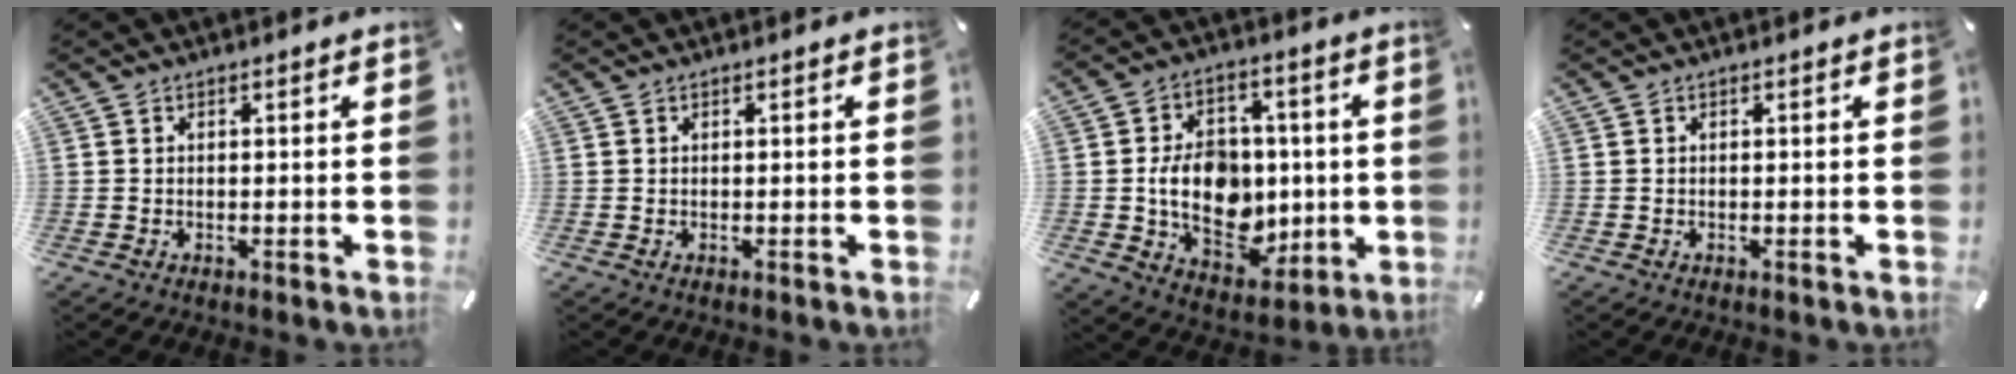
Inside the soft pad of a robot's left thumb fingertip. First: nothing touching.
{"total": 0.0}
{"total": 15.3, "force": [-1.0, 11.8, 9.7], "torque": [-0.178, 0.003, -0.010]}
{"total": 0.0}